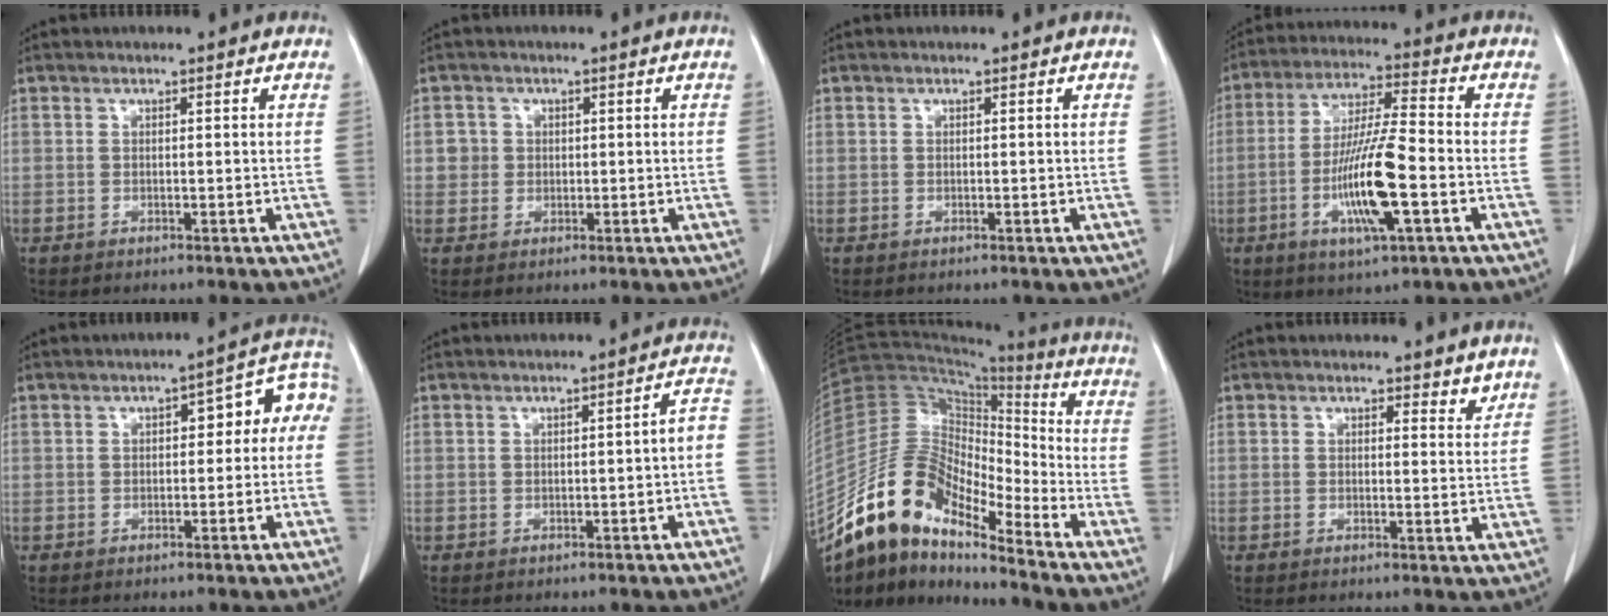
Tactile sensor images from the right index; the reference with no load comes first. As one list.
[{"total": 2.4, "force": [0.4, 2.4, 0.1], "torque": [0.009, 0.004, 0.004]}, {"total": 0.0}, {"total": 13.2, "force": [-3.8, 1.2, 12.6], "torque": [-0.244, -0.009, -0.072]}, {"total": 7.2, "force": [0.0, 3.4, 6.4], "torque": [-0.073, 0.043, -0.003]}, {"total": 2.7, "force": [-1.0, 0.6, 2.4], "torque": [-0.026, 0.014, -0.013]}, {"total": 14.7, "force": [-11.7, 4.4, 7.7], "torque": [-0.140, 0.046, -0.216]}, {"total": 2.4, "force": [2.1, 1.0, 0.6], "torque": [0.002, -0.010, 0.018]}]